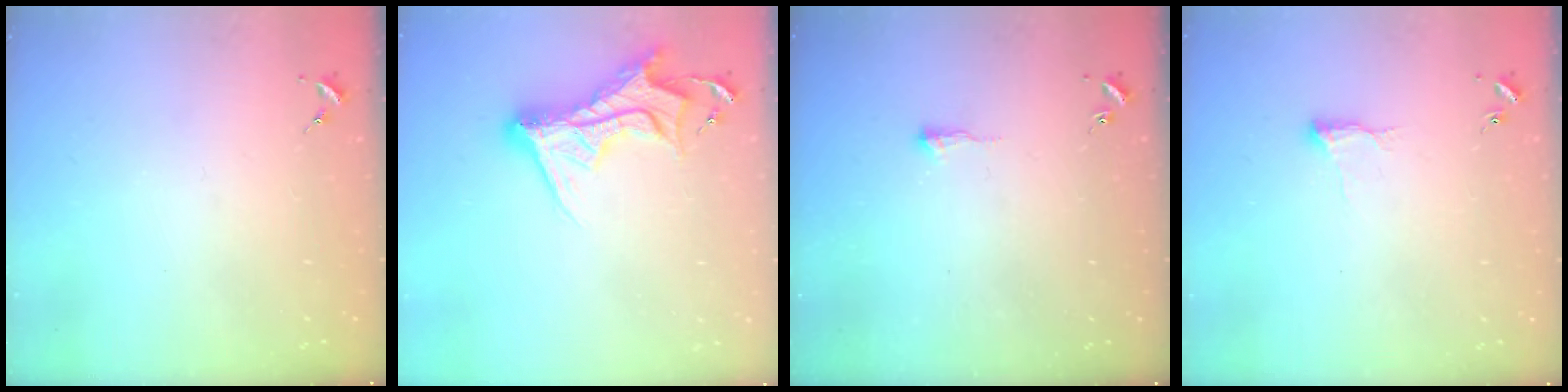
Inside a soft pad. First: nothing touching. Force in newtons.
{"total": 14.0, "press": 14.0, "slide": 1.2}
{"total": 4.7, "press": 4.7, "slide": 0.6}
{"total": 5.1, "press": 5.1, "slide": 0.6}